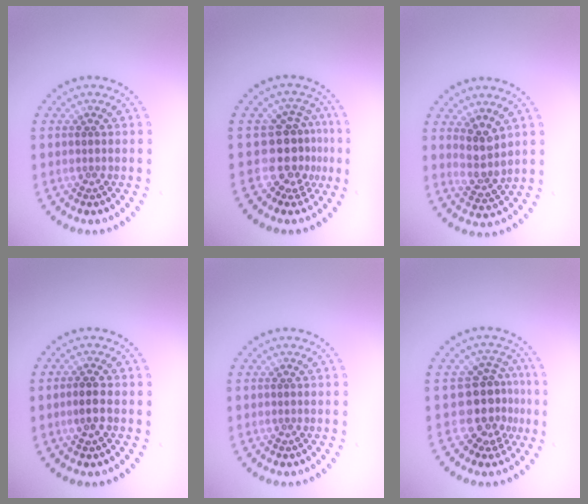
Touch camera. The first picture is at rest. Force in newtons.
{"total": 3.6, "press": 2.7, "slide": 2.4}
{"total": 2.9, "press": 2.4, "slide": 1.7}
{"total": 1.8, "press": 1.8, "slide": 0.5}
{"total": 0.0}
{"total": 4.1, "press": 3.2, "slide": 2.5}